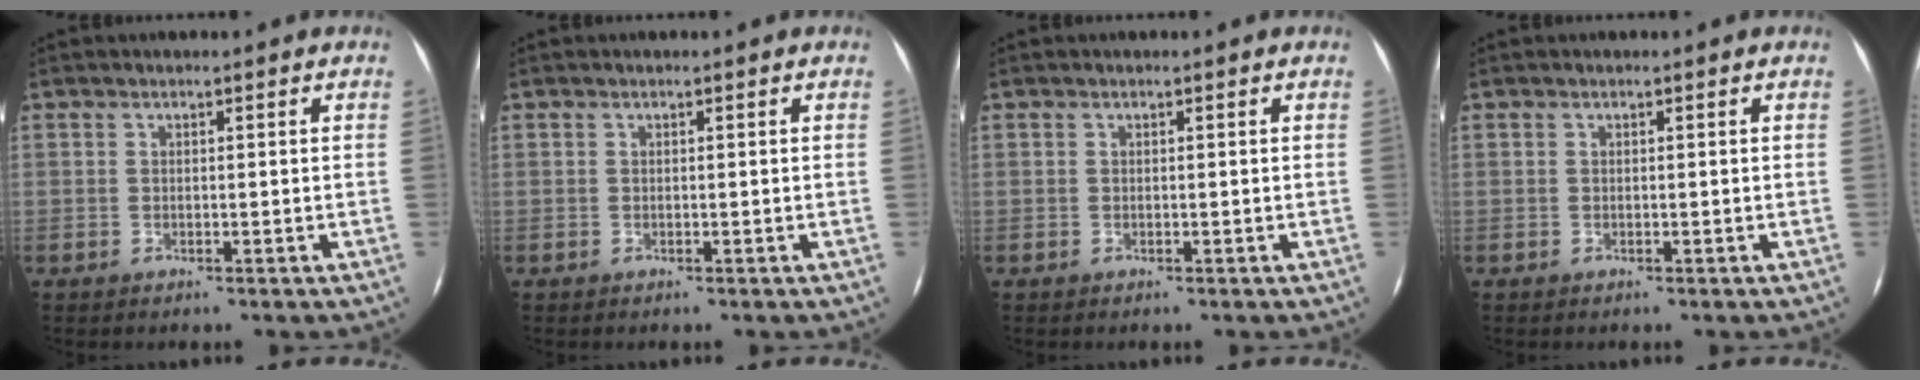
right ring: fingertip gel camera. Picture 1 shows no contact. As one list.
[{"total": 0.0}, {"total": 0.0}, {"total": 0.0}]